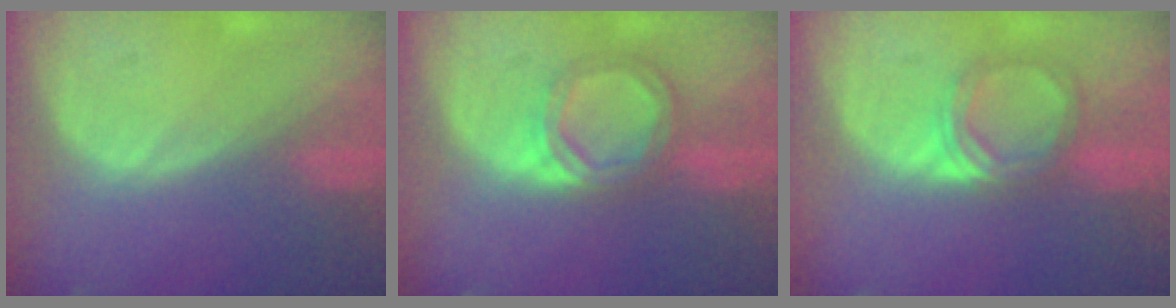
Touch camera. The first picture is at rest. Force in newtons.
{"total": 5.6, "press": 5.3, "slide": 1.9}
{"total": 5.3, "press": 4.9, "slide": 2.0}